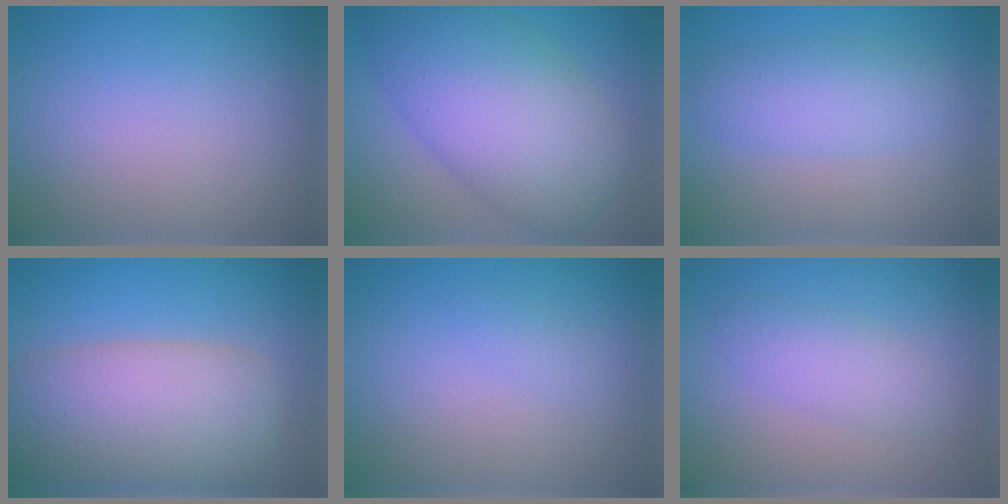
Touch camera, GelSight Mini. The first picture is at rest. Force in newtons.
{"total": 10.8, "press": 10.8, "slide": 0.3}
{"total": 3.7, "press": 3.7, "slide": 0.1}
{"total": 10.6, "press": 10.6, "slide": 0.5}
{"total": 0.8, "press": 0.8, "slide": 0.0}
{"total": 2.5, "press": 2.5, "slide": 0.1}